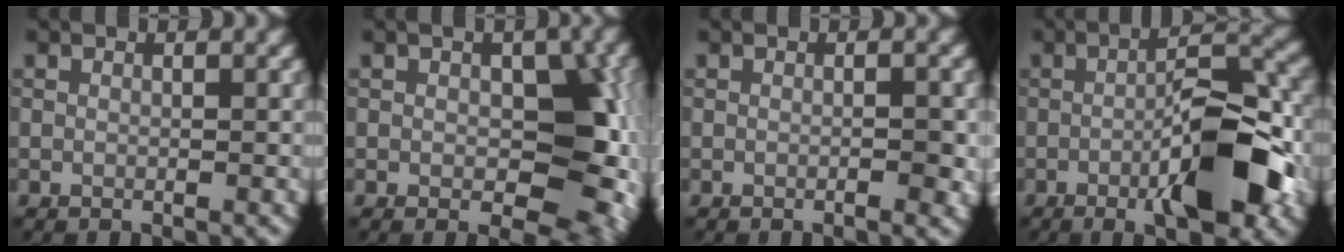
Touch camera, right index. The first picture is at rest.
{"total": 8.8, "force": [-0.3, 5.2, 7.1], "torque": [-0.084, -0.002, -0.002]}
{"total": 1.4, "force": [-0.5, 0.2, 1.2], "torque": [-0.019, 0.000, -0.007]}
{"total": 9.4, "force": [-3.0, 2.5, 8.5], "torque": [-0.125, 0.011, -0.052]}